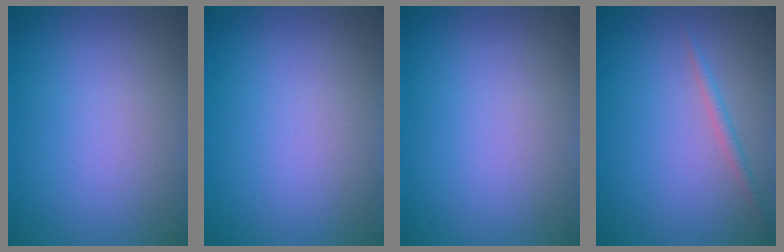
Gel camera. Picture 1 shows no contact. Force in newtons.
{"total": 0.0}
{"total": 0.0}
{"total": 1.1, "press": 1.1, "slide": 0.0}